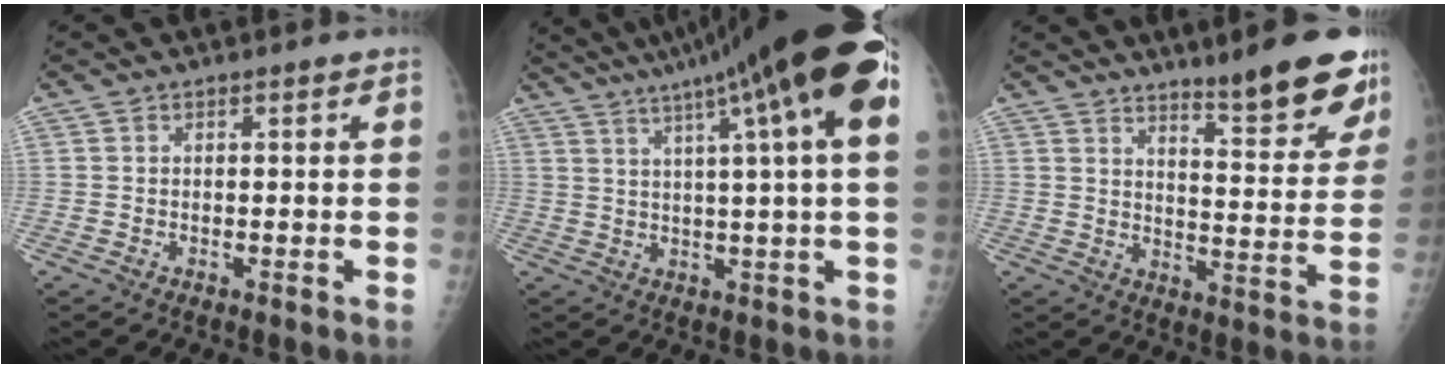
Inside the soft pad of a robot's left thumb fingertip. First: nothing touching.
{"total": 20.4, "force": [10.0, 0.9, 17.8], "torque": [-0.273, 0.021, 0.134]}
{"total": 14.2, "force": [10.5, 2.9, 9.2], "torque": [-0.084, -0.075, 0.148]}